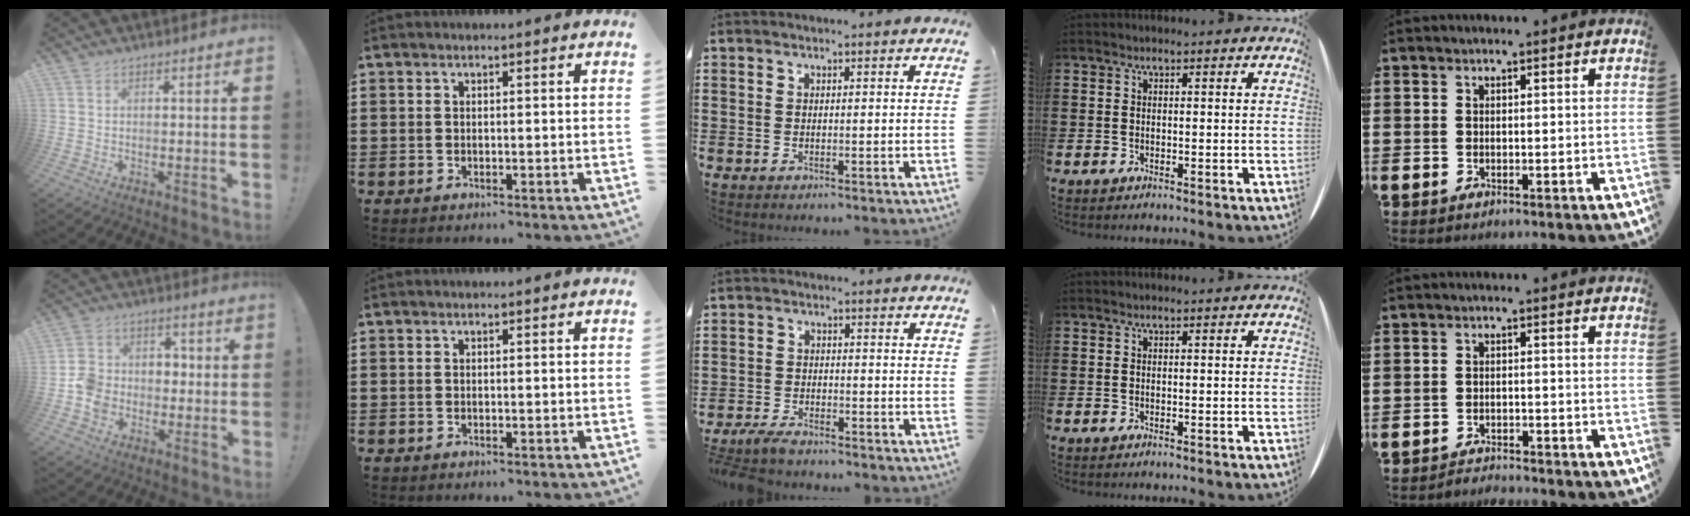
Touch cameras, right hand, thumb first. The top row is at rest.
{"thumb": {"total": 10.1, "force": [-3.4, 9.0, 3.2], "torque": [-0.039, 0.033, -0.059]}, "middle": {"total": 3.1, "force": [-2.9, 0.6, 0.9], "torque": [-0.033, -0.001, -0.064]}, "little": {"total": 2.1, "force": [-2.1, -0.1, -0.2], "torque": [-0.002, 0.004, -0.046]}}